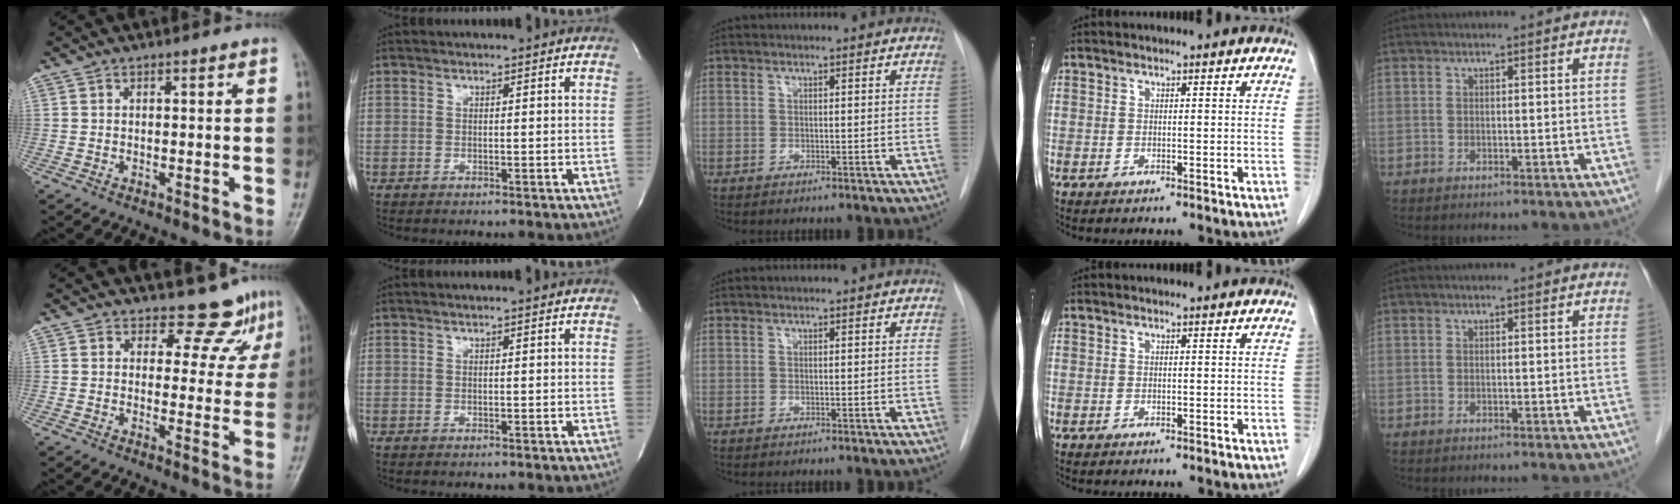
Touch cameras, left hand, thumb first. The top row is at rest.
{"thumb": {"total": 6.8, "force": [5.9, 3.3, 0.8], "torque": [0.020, -0.046, 0.062]}}